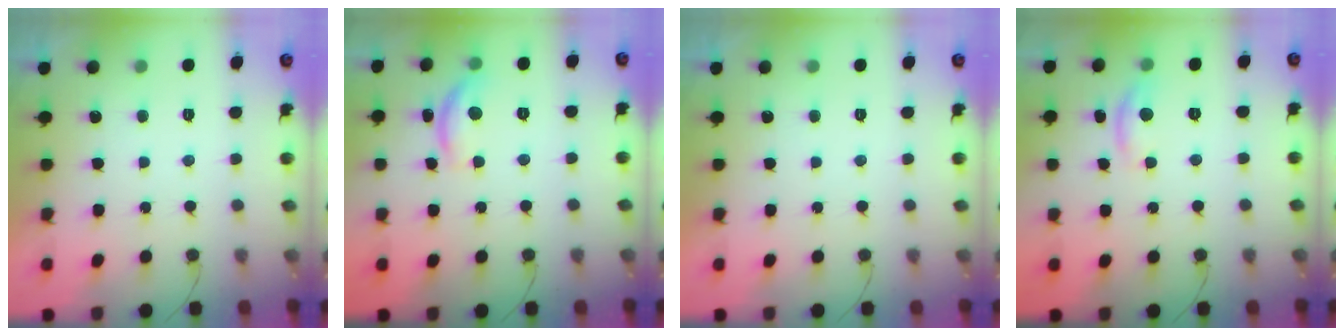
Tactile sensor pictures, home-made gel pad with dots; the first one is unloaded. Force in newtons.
{"total": 9.7, "press": 9.7, "slide": 0.7}
{"total": 0.0}
{"total": 5.6, "press": 5.6, "slide": 0.4}